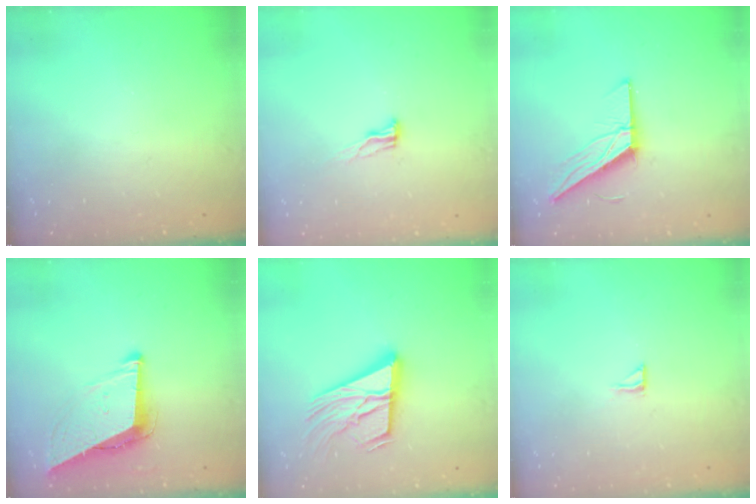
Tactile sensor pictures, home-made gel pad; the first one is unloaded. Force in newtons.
{"total": 8.0, "press": 7.7, "slide": 2.0}
{"total": 11.5, "press": 11.5, "slide": 0.2}
{"total": 9.3, "press": 8.9, "slide": 2.7}
{"total": 20.4, "press": 19.9, "slide": 4.5}
{"total": 3.6, "press": 3.6, "slide": 0.4}